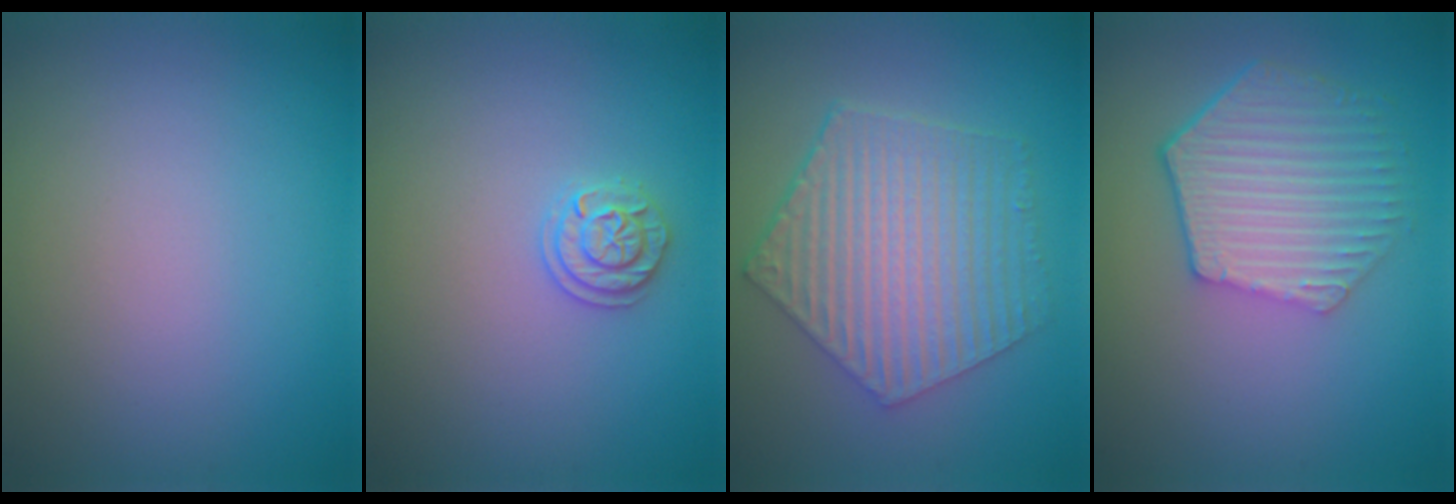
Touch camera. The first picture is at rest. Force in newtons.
{"total": 1.8, "press": 1.8, "slide": 0.5}
{"total": 6.3, "press": 4.8, "slide": 4.2}
{"total": 6.0, "press": 4.6, "slide": 3.9}